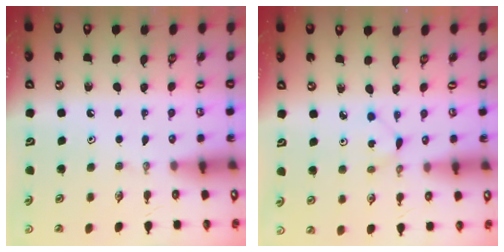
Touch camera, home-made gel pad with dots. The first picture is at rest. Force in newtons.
{"total": 1.9, "press": 1.9, "slide": 0.2}